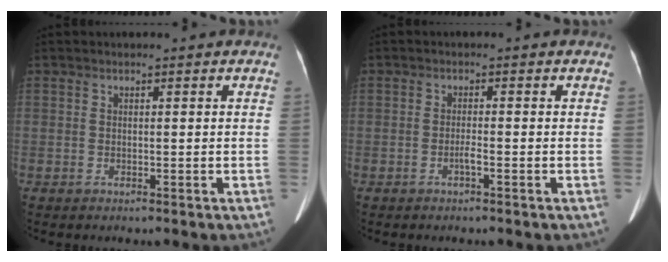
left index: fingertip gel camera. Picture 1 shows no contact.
{"total": 1.3, "force": [-0.8, 0.0, 1.1], "torque": [-0.022, 0.001, -0.014]}